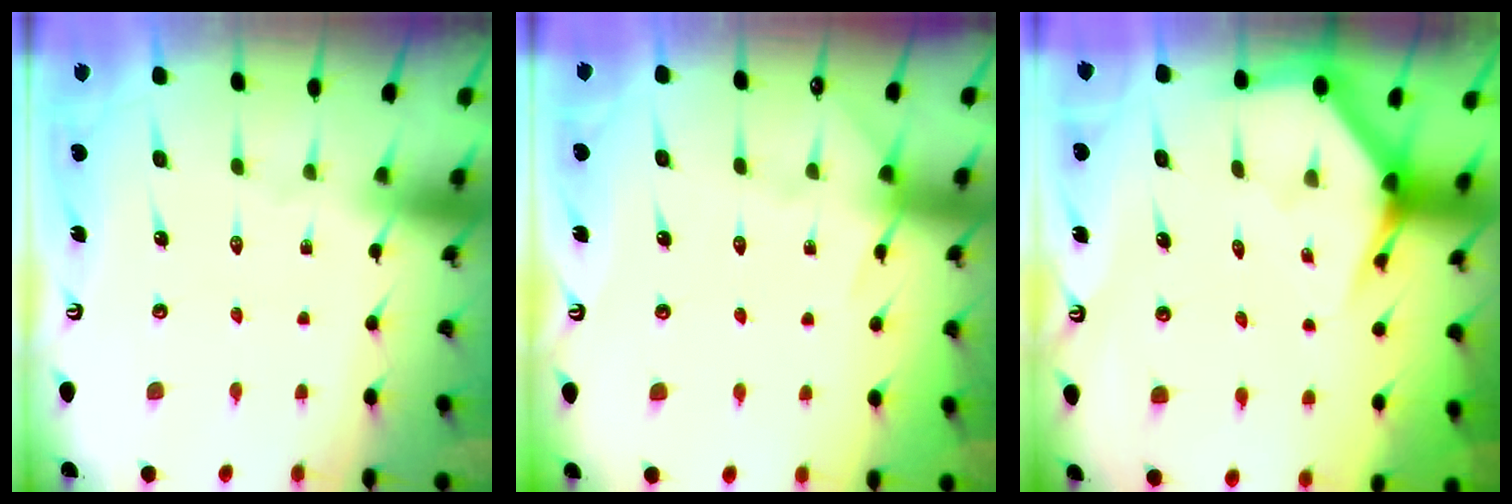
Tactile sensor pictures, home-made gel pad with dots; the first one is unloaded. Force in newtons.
{"total": 4.7, "press": 4.6, "slide": 0.7}
{"total": 3.9, "press": 3.9, "slide": 0.2}